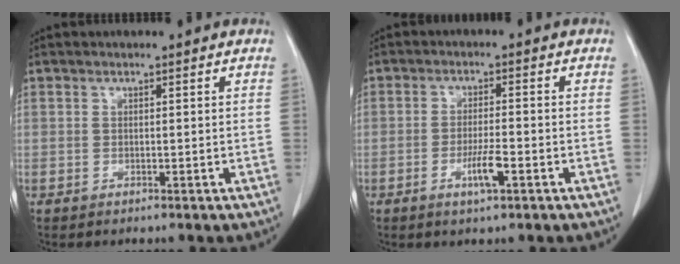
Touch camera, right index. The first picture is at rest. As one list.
[{"total": 4.2, "force": [-1.7, 0.3, 3.8], "torque": [-0.069, -0.004, -0.031]}]